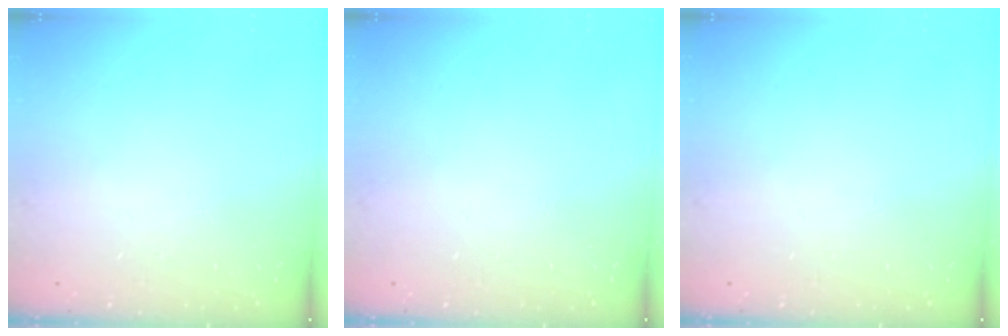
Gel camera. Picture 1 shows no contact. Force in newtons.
{"total": 0.0}
{"total": 0.0}